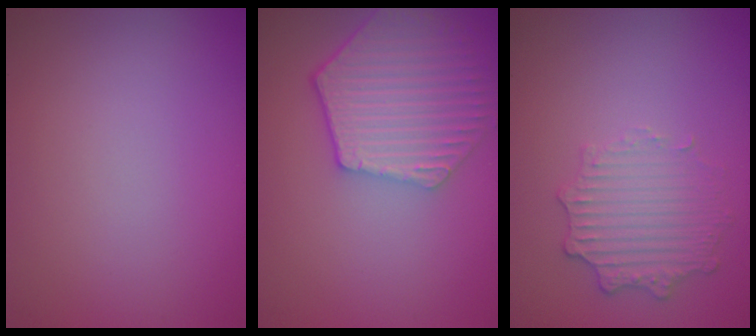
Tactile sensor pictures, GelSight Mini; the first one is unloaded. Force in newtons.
{"total": 5.7, "press": 4.5, "slide": 3.5}
{"total": 2.5, "press": 2.3, "slide": 1.0}